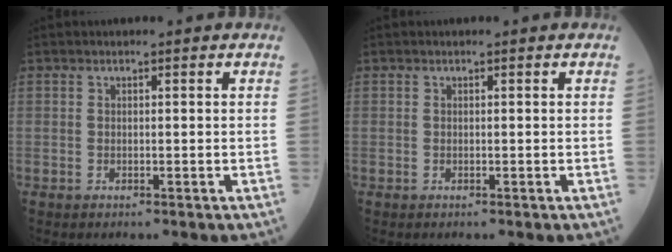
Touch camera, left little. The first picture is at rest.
{"total": 0.0}